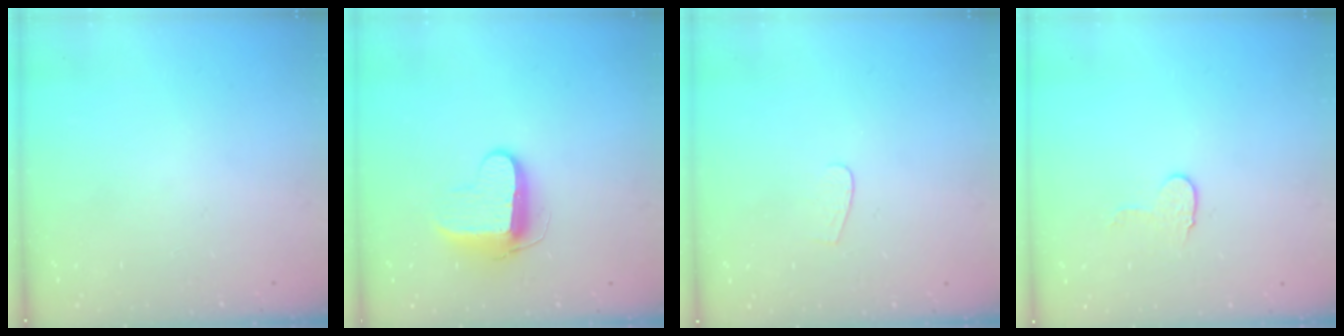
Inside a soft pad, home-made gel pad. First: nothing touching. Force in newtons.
{"total": 9.9, "press": 9.8, "slide": 0.5}
{"total": 4.0, "press": 4.0, "slide": 0.4}
{"total": 6.4, "press": 6.4, "slide": 0.6}